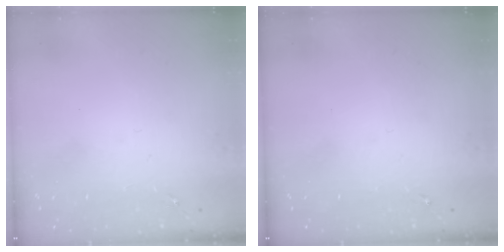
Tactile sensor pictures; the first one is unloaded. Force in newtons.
{"total": 0.0}